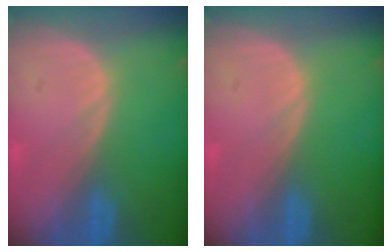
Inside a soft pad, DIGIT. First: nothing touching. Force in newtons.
{"total": 0.0}